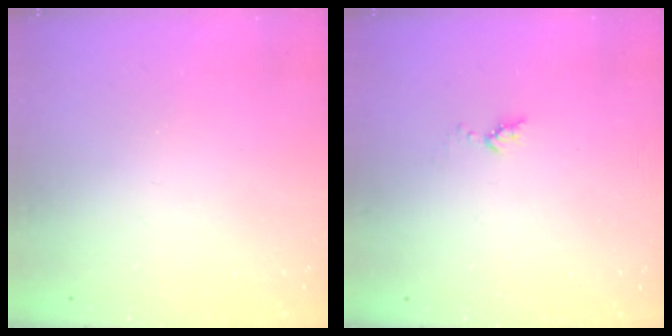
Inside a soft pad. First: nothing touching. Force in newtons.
{"total": 3.7, "press": 3.6, "slide": 0.4}